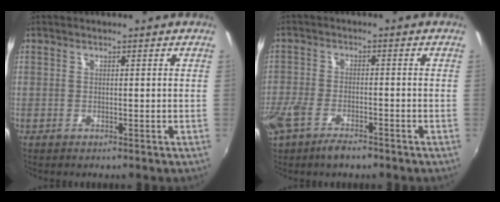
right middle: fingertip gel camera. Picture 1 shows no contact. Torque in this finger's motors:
{"motor_torque": [0.71, -0.51, 0.11, 0.10]}